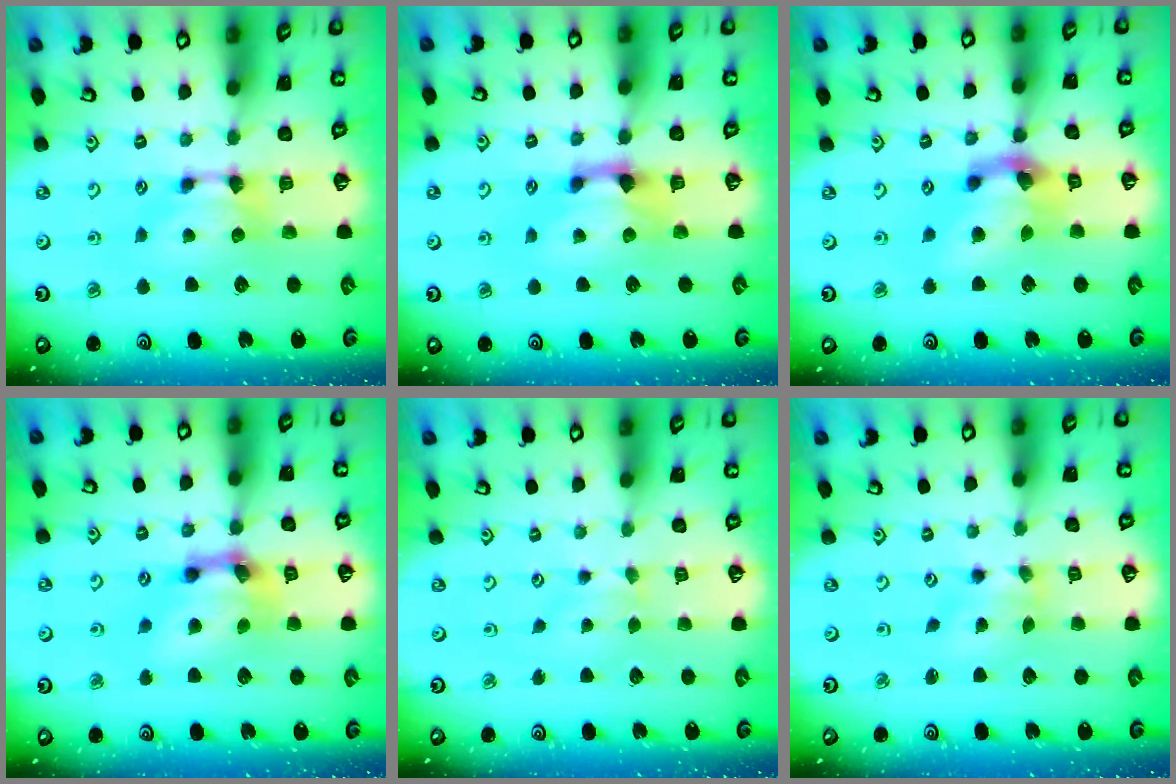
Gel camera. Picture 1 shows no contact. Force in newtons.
{"total": 2.3, "press": 1.8, "slide": 1.4}
{"total": 6.5, "press": 6.0, "slide": 2.3}
{"total": 6.1, "press": 5.8, "slide": 1.8}
{"total": 0.6, "press": 0.4, "slide": 0.4}
{"total": 1.2, "press": 0.0, "slide": 1.2}